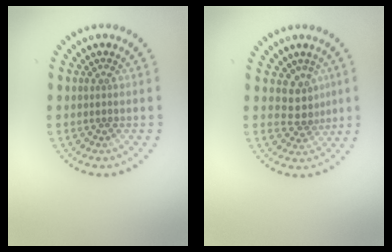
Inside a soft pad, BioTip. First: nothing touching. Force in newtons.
{"total": 2.7, "press": 1.9, "slide": 1.9}